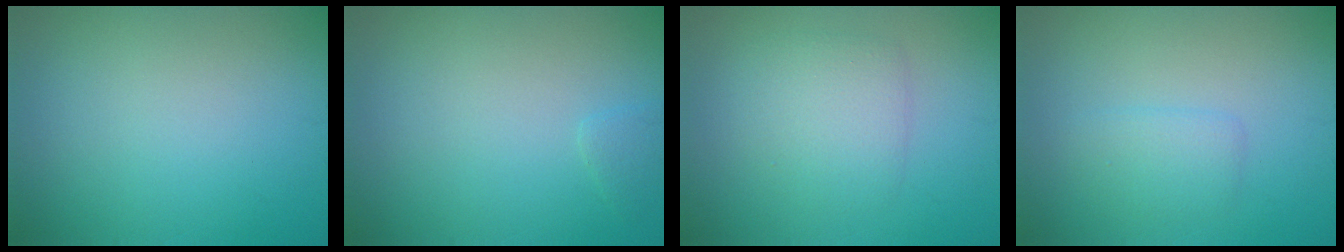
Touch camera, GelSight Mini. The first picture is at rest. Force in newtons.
{"total": 0.8, "press": 0.8, "slide": 0.0}
{"total": 2.8, "press": 2.8, "slide": 0.0}
{"total": 1.7, "press": 1.7, "slide": 0.2}